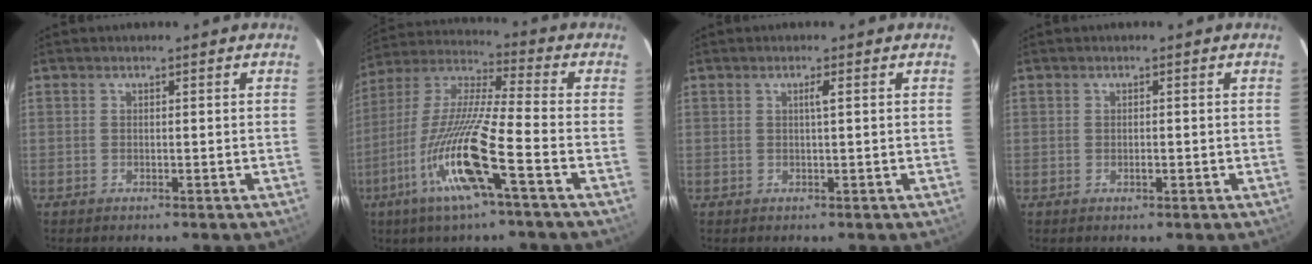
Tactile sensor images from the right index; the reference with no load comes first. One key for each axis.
{"total": 15.5, "fx": -6.5, "fy": 0.4, "fz": 14.1, "tx": -0.290, "ty": -0.012, "tz": -0.128}
{"total": 1.1, "fx": 0.3, "fy": -0.2, "fz": 1.1, "tx": -0.020, "ty": 0.002, "tz": 0.004}
{"total": 0.8, "fx": -0.2, "fy": 0.4, "fz": 0.6, "tx": -0.011, "ty": 0.000, "tz": -0.003}